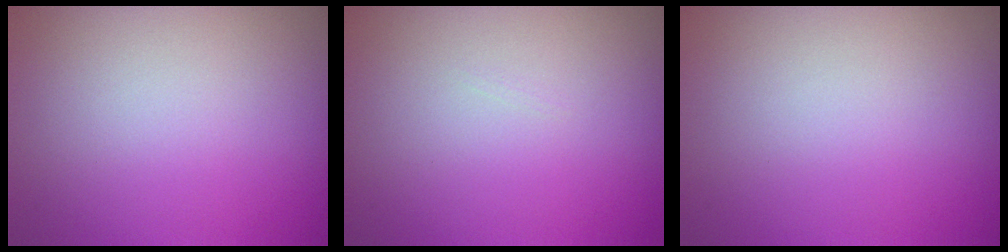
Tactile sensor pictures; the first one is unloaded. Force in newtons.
{"total": 0.0}
{"total": 0.0}